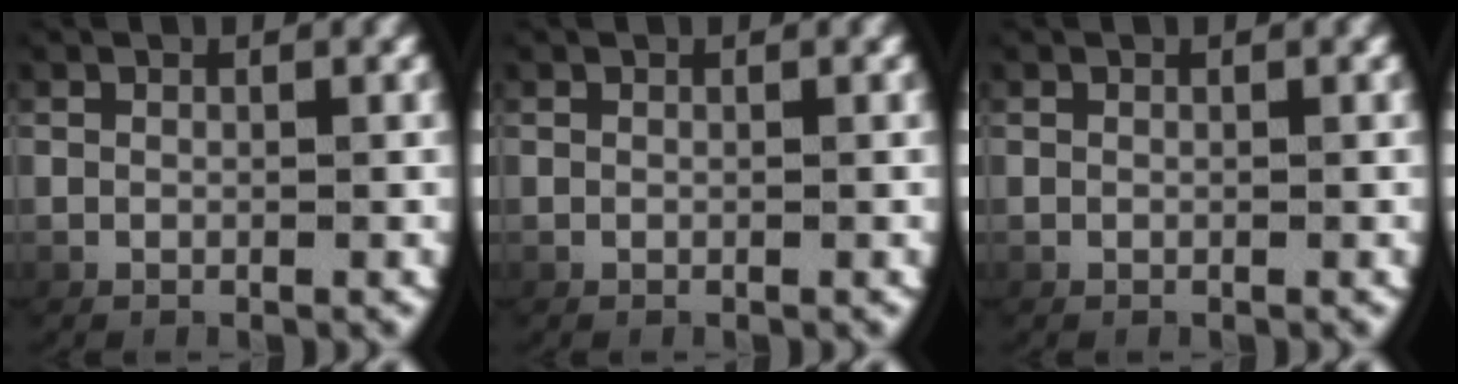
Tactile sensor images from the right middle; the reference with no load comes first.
{"total": 0.0}
{"total": 0.0}